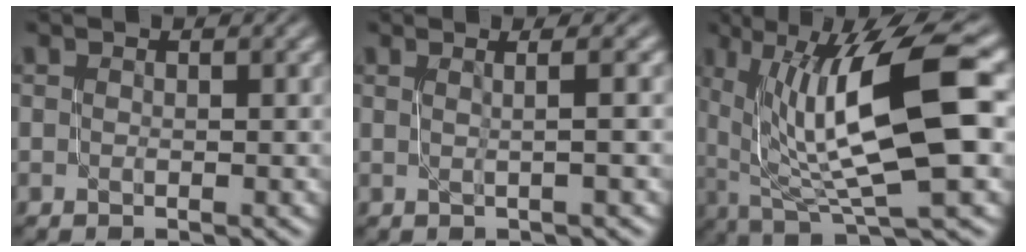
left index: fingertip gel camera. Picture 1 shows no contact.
{"total": 1.8, "force": [0.3, 0.4, 1.8], "torque": [-0.025, 0.006, -0.002]}
{"total": 11.4, "force": [1.8, 3.1, 10.9], "torque": [-0.178, 0.001, 0.037]}